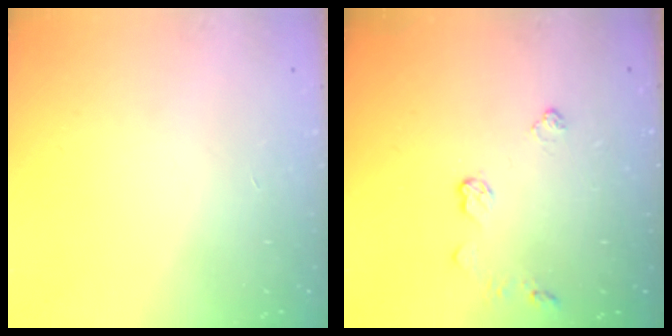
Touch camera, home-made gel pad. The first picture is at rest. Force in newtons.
{"total": 4.3, "press": 4.3, "slide": 0.6}